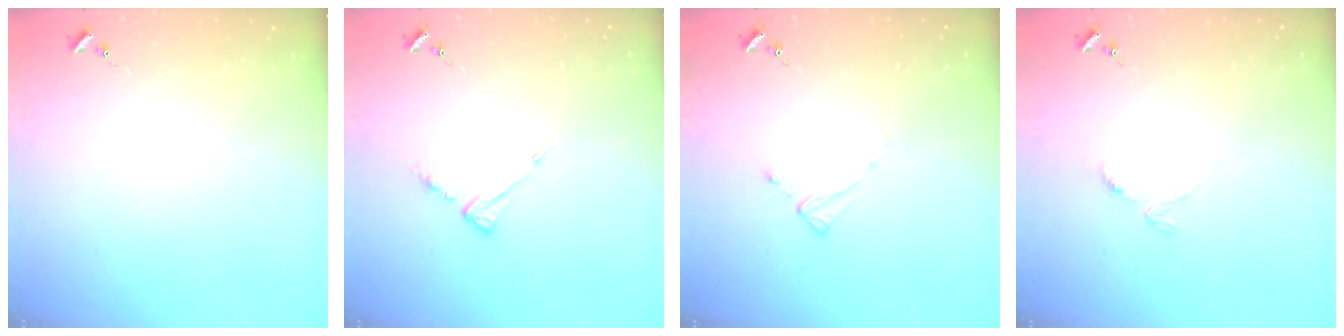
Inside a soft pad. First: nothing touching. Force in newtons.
{"total": 5.6, "press": 5.6, "slide": 0.3}
{"total": 2.4, "press": 2.4, "slide": 0.3}
{"total": 3.1, "press": 3.0, "slide": 0.5}